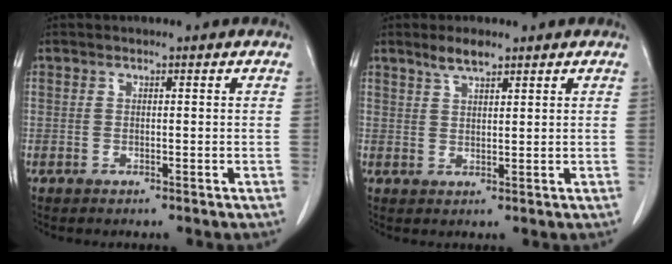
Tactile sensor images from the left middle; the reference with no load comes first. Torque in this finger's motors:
{"motor_torque": [0.40, -0.37, 0.00, 0.02]}